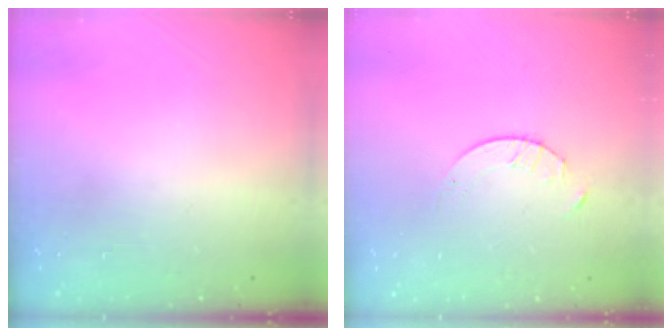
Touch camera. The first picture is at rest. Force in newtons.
{"total": 2.1, "press": 2.1, "slide": 0.3}